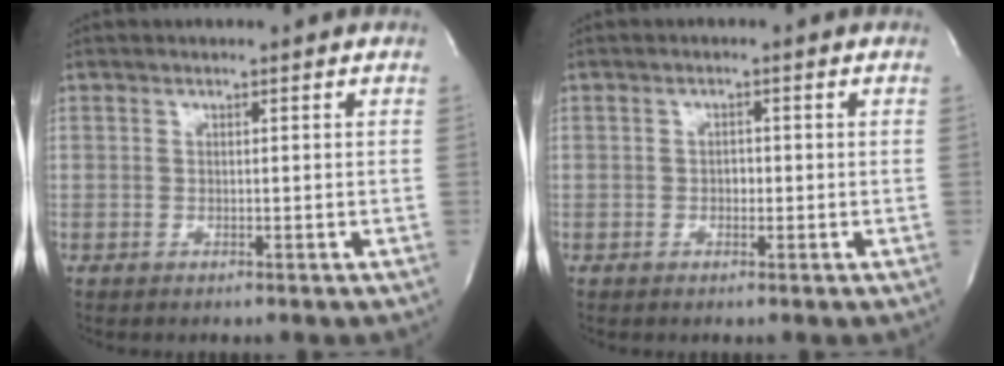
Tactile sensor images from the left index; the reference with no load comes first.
{"total": 1.1, "force": [-0.3, 0.8, 0.7], "torque": [-0.010, 0.002, -0.006]}